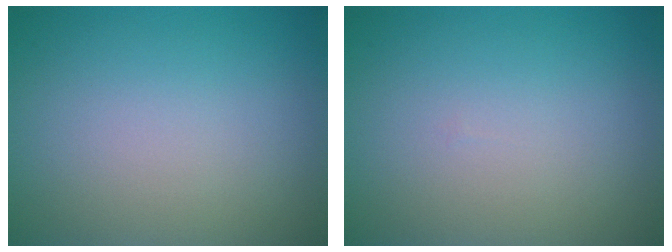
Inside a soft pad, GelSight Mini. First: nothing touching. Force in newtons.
{"total": 0.0}